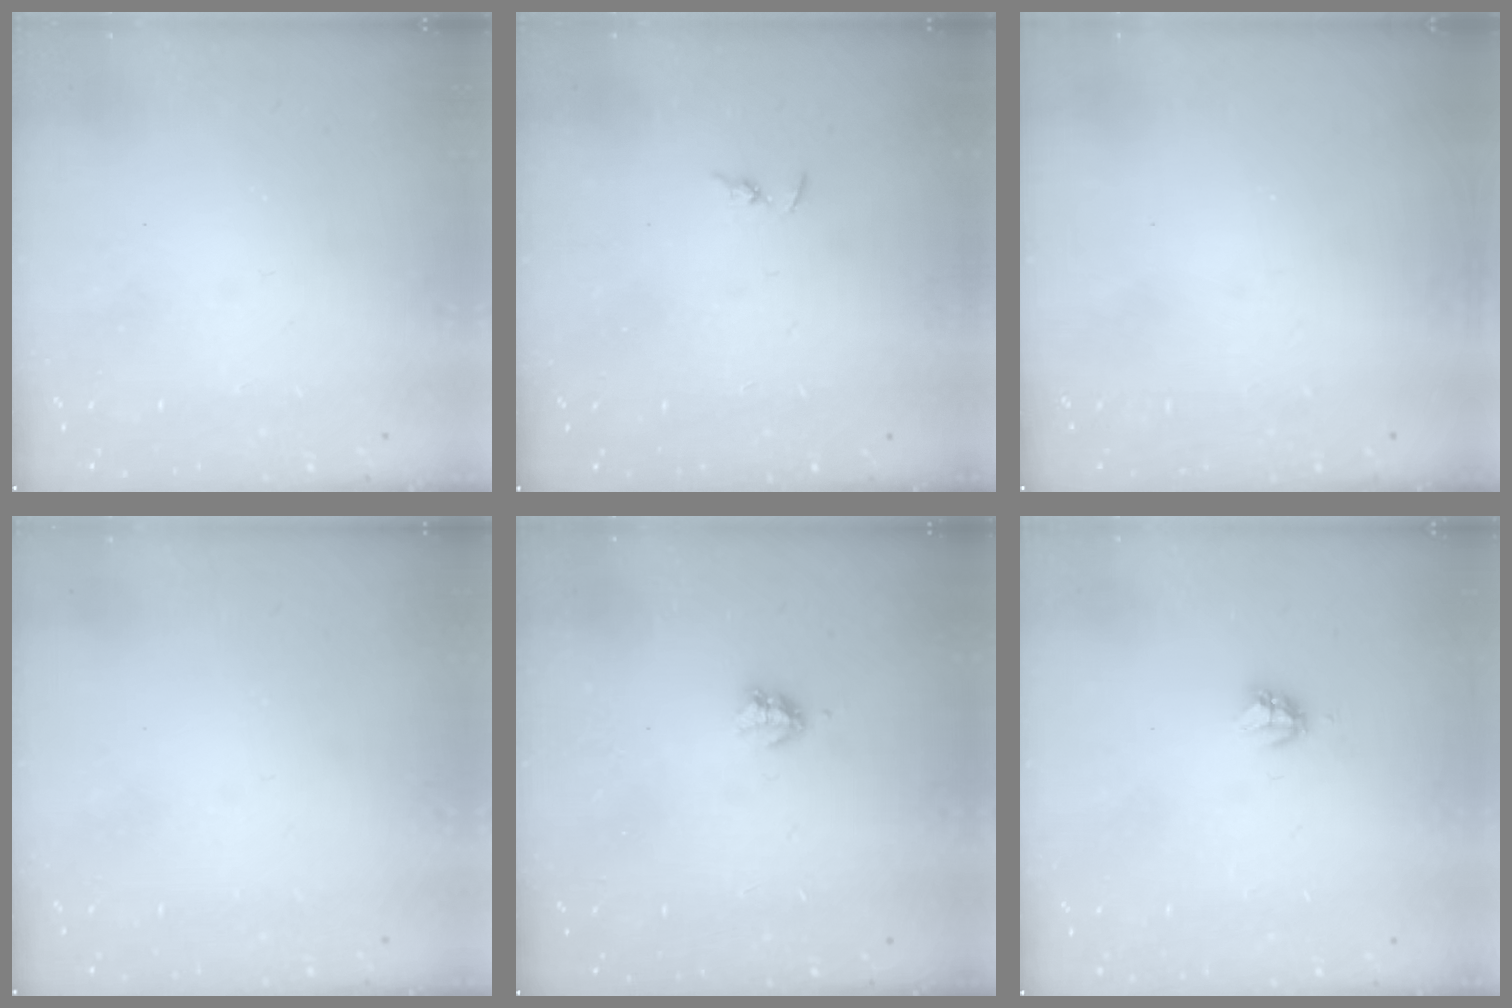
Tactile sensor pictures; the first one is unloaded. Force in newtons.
{"total": 2.4, "press": 2.3, "slide": 0.2}
{"total": 0.0}
{"total": 0.0}
{"total": 2.9, "press": 2.9, "slide": 0.5}
{"total": 3.3, "press": 3.3, "slide": 0.5}